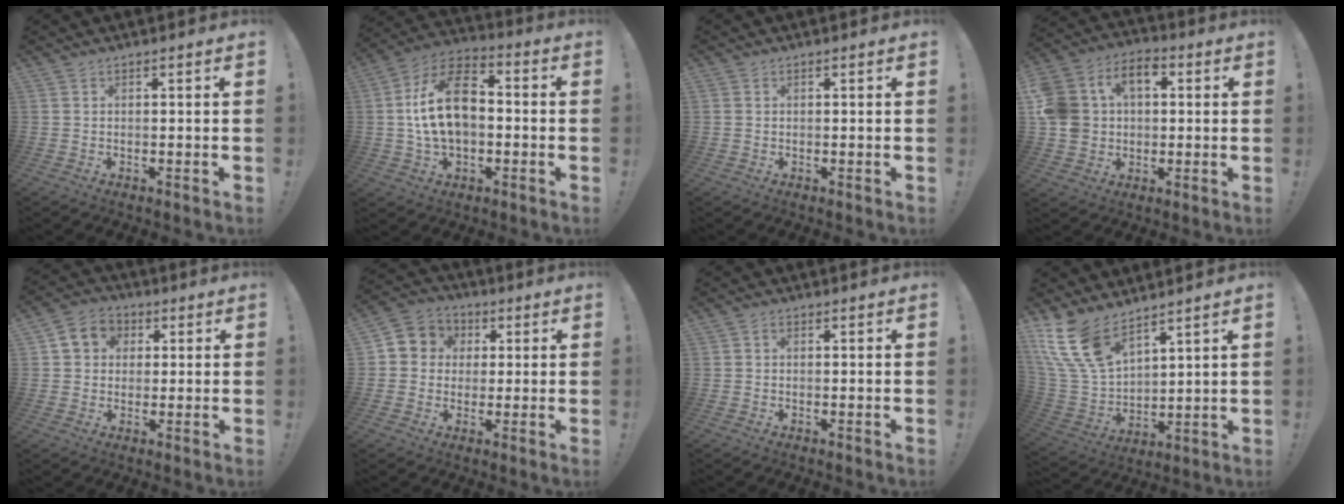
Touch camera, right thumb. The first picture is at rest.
{"total": 17.2, "force": [0.1, 11.2, 13.0], "torque": [-0.226, 0.020, 0.001]}
{"total": 0.6, "force": [0.3, 0.5, 0.1], "torque": [-0.008, 0.004, 0.008]}
{"total": 13.7, "force": [2.9, 11.2, 7.2], "torque": [-0.147, 0.004, 0.060]}
{"total": 7.5, "force": [1.7, 6.7, 2.9], "torque": [-0.040, 0.005, 0.037]}
{"total": 7.1, "force": [0.1, 6.9, 1.8], "torque": [-0.023, 0.012, 0.006]}
{"total": 0.7, "force": [0.0, 0.6, 0.3], "torque": [-0.011, 0.005, 0.001]}
{"total": 15.3, "force": [10.9, 7.3, 7.9], "torque": [-0.179, -0.069, 0.212]}